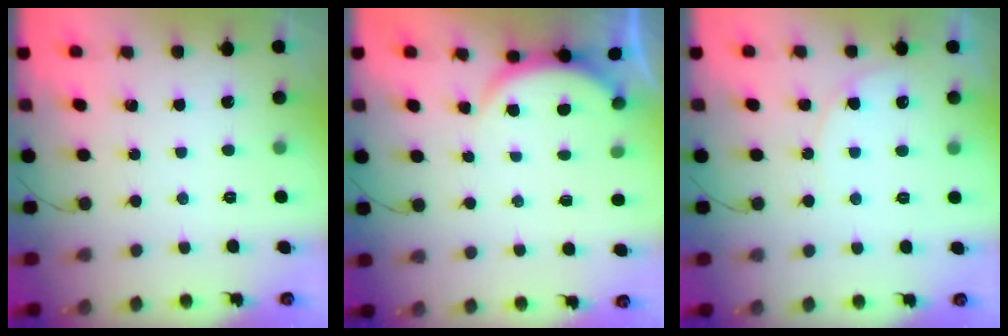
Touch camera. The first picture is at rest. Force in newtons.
{"total": 2.9, "press": 2.8, "slide": 0.6}
{"total": 5.4, "press": 5.4, "slide": 0.6}